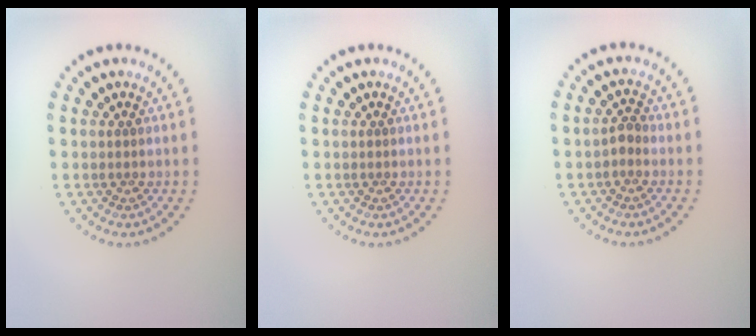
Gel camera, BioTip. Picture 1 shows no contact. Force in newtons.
{"total": 0.0}
{"total": 1.1, "press": 1.0, "slide": 0.4}